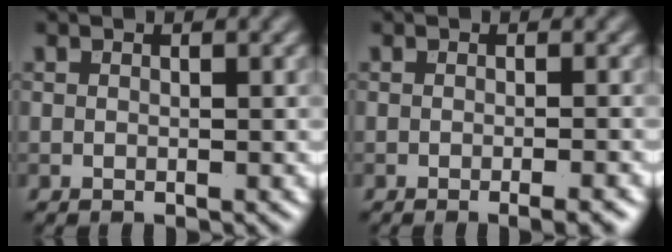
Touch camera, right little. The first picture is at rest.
{"total": 2.4, "force": [-1.1, 0.6, 2.0], "torque": [-0.014, 0.000, -0.017]}